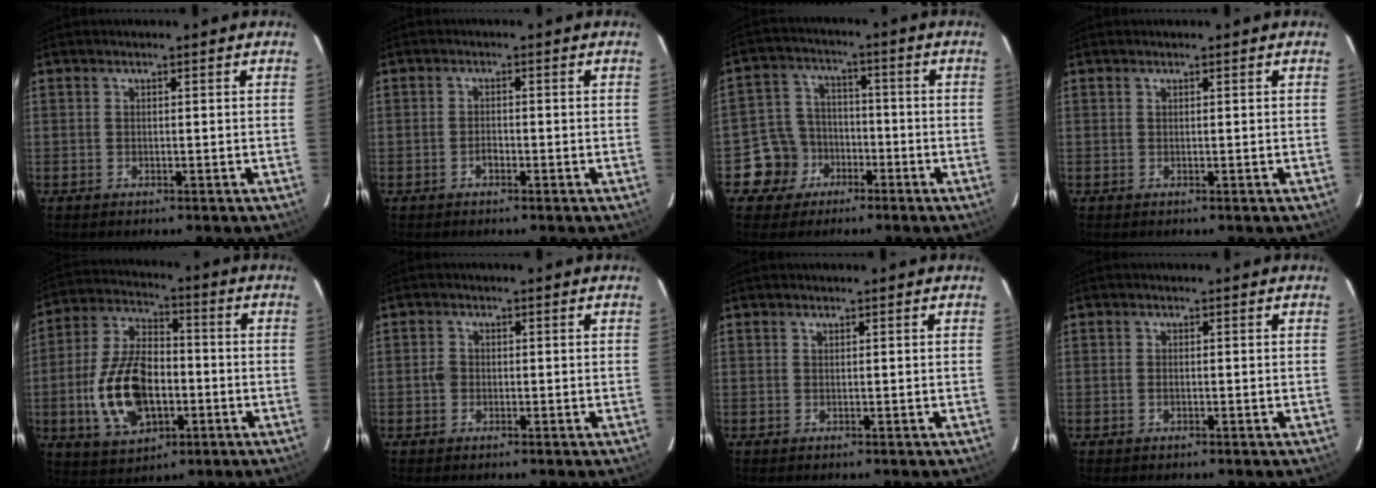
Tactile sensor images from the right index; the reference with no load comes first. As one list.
[{"total": 1.4, "force": [-0.8, 0.8, 0.8], "torque": [-0.016, 0.004, -0.014]}, {"total": 8.3, "force": [-4.3, 7.0, 0.8], "torque": [-0.041, 0.031, -0.068]}, {"total": 0.0}, {"total": 16.5, "force": [-3.9, 9.6, 12.8], "torque": [-0.269, 0.009, -0.058]}, {"total": 1.8, "force": [-0.4, 1.6, 0.7], "torque": [-0.014, 0.005, -0.010]}, {"total": 0.0}, {"total": 1.0, "force": [-0.3, 0.6, 0.8], "torque": [-0.017, 0.001, -0.006]}]